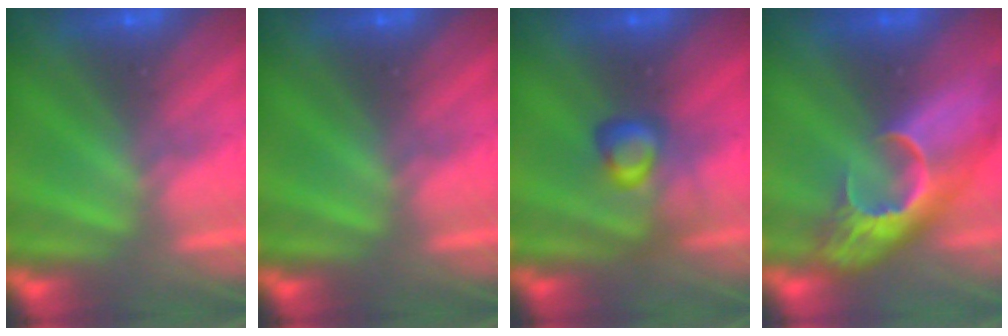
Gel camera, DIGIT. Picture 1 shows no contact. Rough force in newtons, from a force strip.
{"total": 0.0}
{"total": 2.8}
{"total": 8.0}